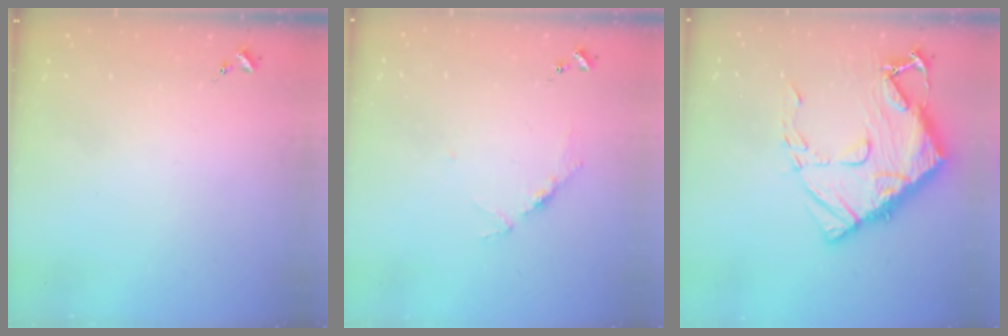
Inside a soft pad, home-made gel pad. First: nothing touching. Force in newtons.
{"total": 3.9, "press": 3.8, "slide": 0.5}
{"total": 18.3, "press": 18.2, "slide": 2.1}